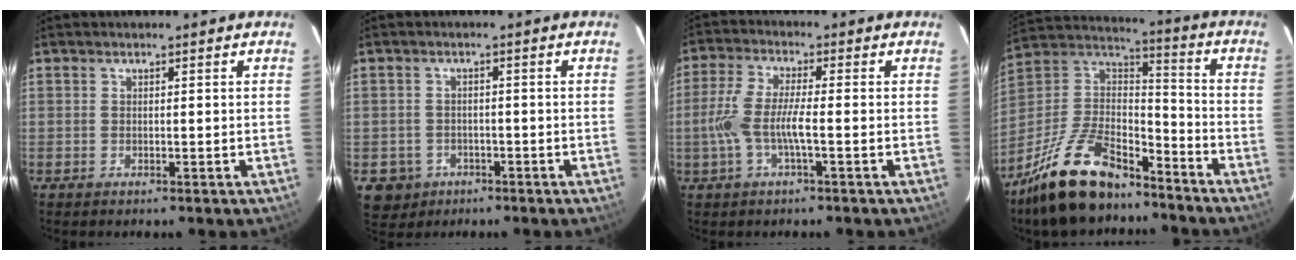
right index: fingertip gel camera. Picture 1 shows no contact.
{"total": 5.5, "force": [-2.2, 4.9, 0.9], "torque": [-0.030, 0.014, -0.025]}
{"total": 7.6, "force": [-1.8, 1.1, 7.3], "torque": [-0.158, 0.000, -0.034]}
{"total": 20.8, "force": [-15.4, 8.1, 11.4], "torque": [-0.241, 0.004, -0.267]}